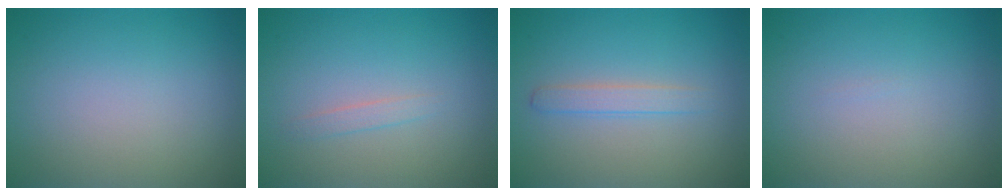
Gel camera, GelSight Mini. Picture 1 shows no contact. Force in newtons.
{"total": 0.9, "press": 0.9, "slide": 0.0}
{"total": 1.6, "press": 1.6, "slide": 0.0}
{"total": 0.0}